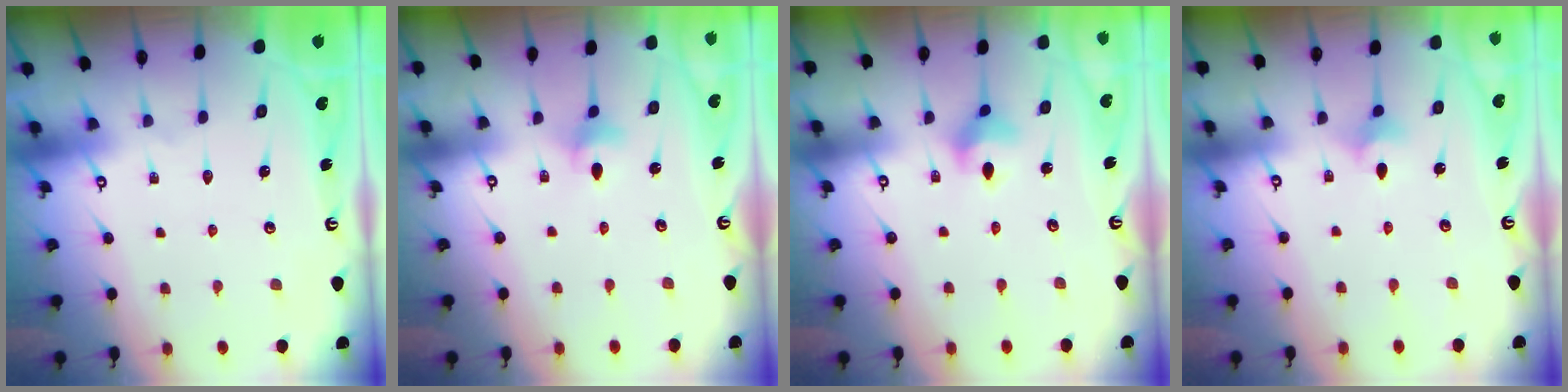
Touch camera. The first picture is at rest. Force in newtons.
{"total": 3.7, "press": 3.7, "slide": 0.4}
{"total": 5.5, "press": 5.4, "slide": 0.7}
{"total": 3.2, "press": 3.2, "slide": 0.8}